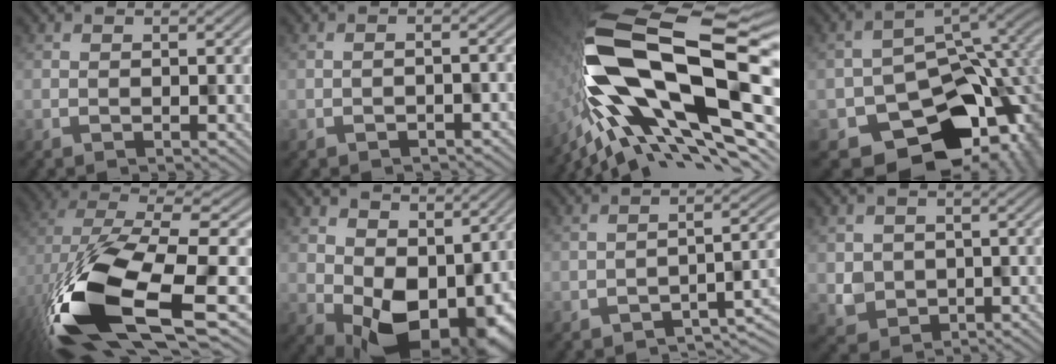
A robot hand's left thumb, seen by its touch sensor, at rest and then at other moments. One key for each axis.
{"total": 1.1, "fx": -1.0, "fy": 0.0, "fz": -0.4, "tx": 0.009, "ty": 0.005, "tz": -0.017}
{"total": 18.5, "fx": -2.5, "fy": 9.0, "fz": 15.9, "tx": -0.318, "ty": -0.012, "tz": -0.058}
{"total": 12.7, "fx": -5.5, "fy": 9.5, "fz": 6.3, "tx": -0.072, "ty": -0.053, "tz": -0.066}
{"total": 15.9, "fx": -4.5, "fy": 8.6, "fz": 12.6, "tx": -0.291, "ty": -0.050, "tz": -0.058}
{"total": 9.6, "fx": 1.2, "fy": 7.2, "fz": 6.3, "tx": -0.108, "ty": -0.044, "tz": 0.041}
{"total": 3.3, "fx": -2.4, "fy": 1.4, "fz": 1.7, "tx": -0.011, "ty": -0.002, "tz": -0.039}
{"total": 3.5, "fx": 0.4, "fy": 3.4, "fz": -0.2, "tx": -0.007, "ty": -0.024, "tz": 0.011}